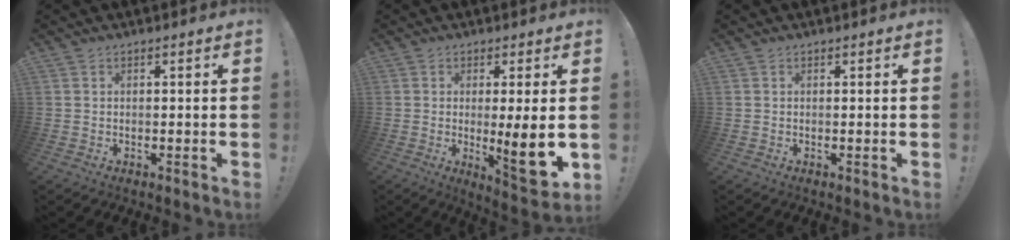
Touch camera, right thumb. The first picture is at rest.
{"total": 10.9, "force": [-0.5, 1.2, 10.8], "torque": [-0.136, -0.020, -0.005]}
{"total": 0.0}